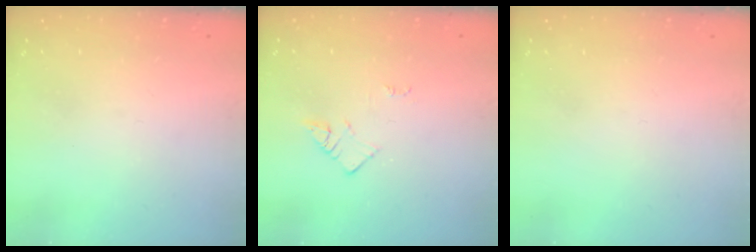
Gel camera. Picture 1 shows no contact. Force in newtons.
{"total": 2.1, "press": 2.1, "slide": 0.3}
{"total": 1.5, "press": 1.5, "slide": 0.1}